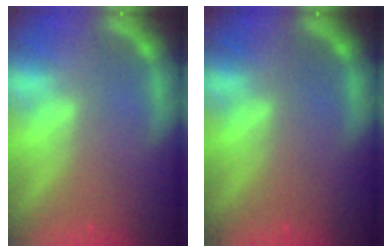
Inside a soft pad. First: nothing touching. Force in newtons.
{"total": 0.0}